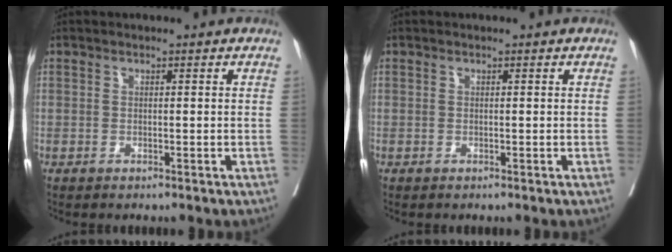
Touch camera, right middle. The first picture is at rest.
{"total": 0.0}